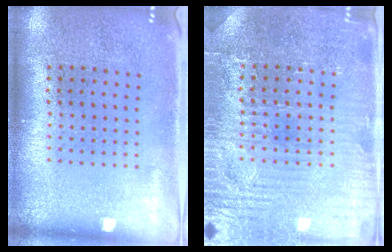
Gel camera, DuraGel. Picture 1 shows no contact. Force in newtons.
{"total": 3.9, "press": 3.8, "slide": 0.8}